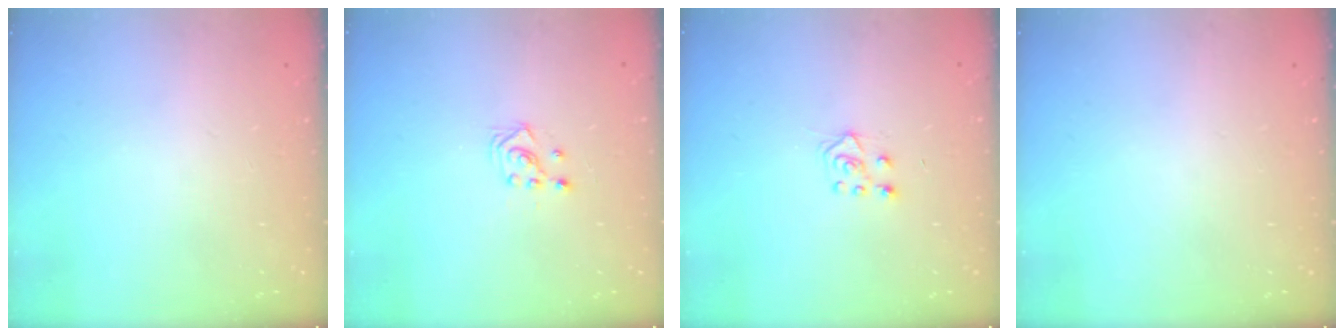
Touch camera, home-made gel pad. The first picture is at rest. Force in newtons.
{"total": 2.9, "press": 2.7, "slide": 1.0}
{"total": 6.1, "press": 6.1, "slide": 0.5}
{"total": 0.0}